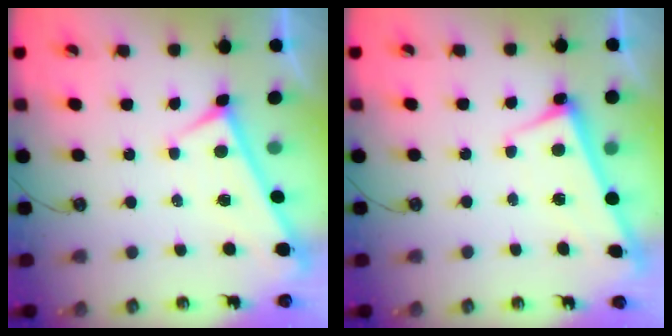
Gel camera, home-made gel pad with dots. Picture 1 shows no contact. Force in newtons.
{"total": 2.8, "press": 2.8, "slide": 0.3}